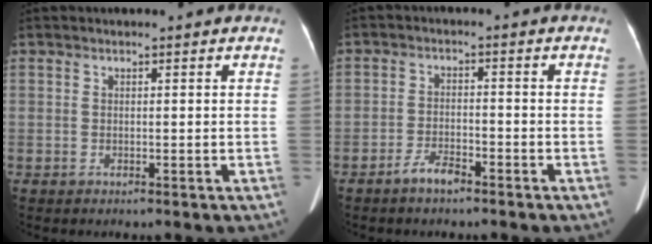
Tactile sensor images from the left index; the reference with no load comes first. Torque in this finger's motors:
{"motor_torque": [0.14, 0.14, 0.01, 0.00]}